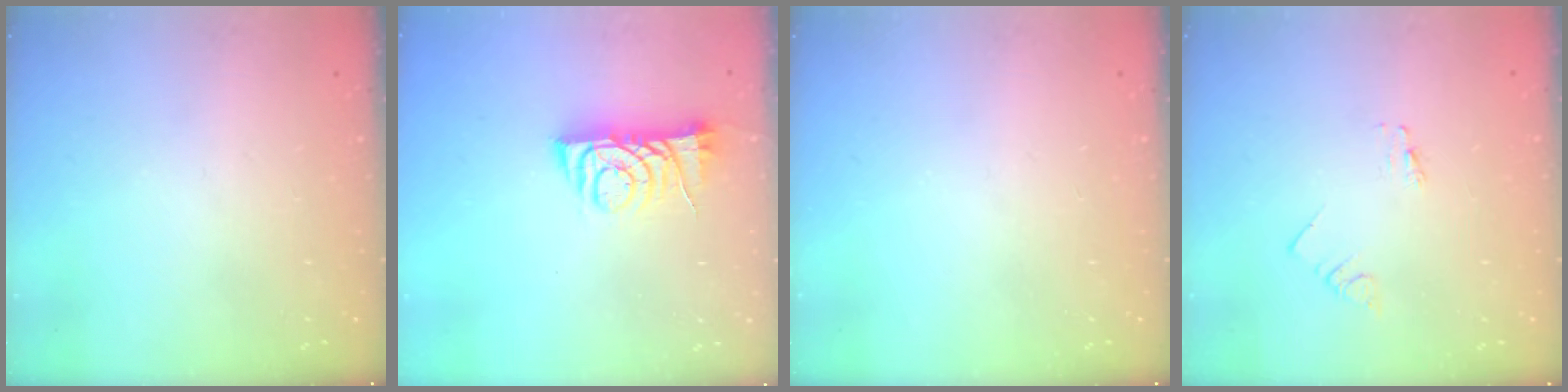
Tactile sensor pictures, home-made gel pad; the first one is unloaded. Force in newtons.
{"total": 7.4, "press": 7.3, "slide": 1.0}
{"total": 0.0}
{"total": 0.0}